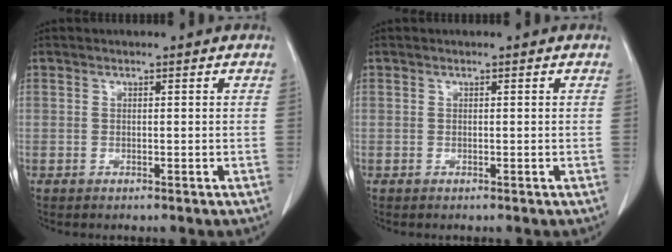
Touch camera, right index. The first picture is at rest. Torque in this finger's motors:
{"motor_torque": [0.00, 0.00, 0.00, 0.00]}